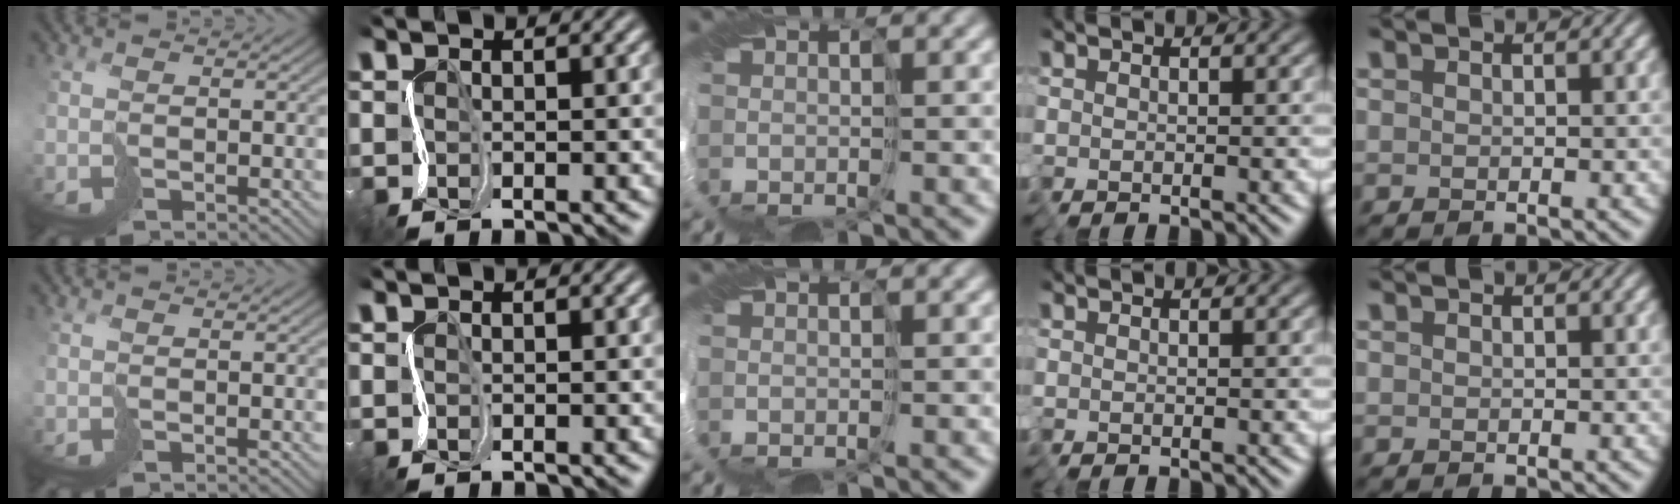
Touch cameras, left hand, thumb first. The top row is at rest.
{}